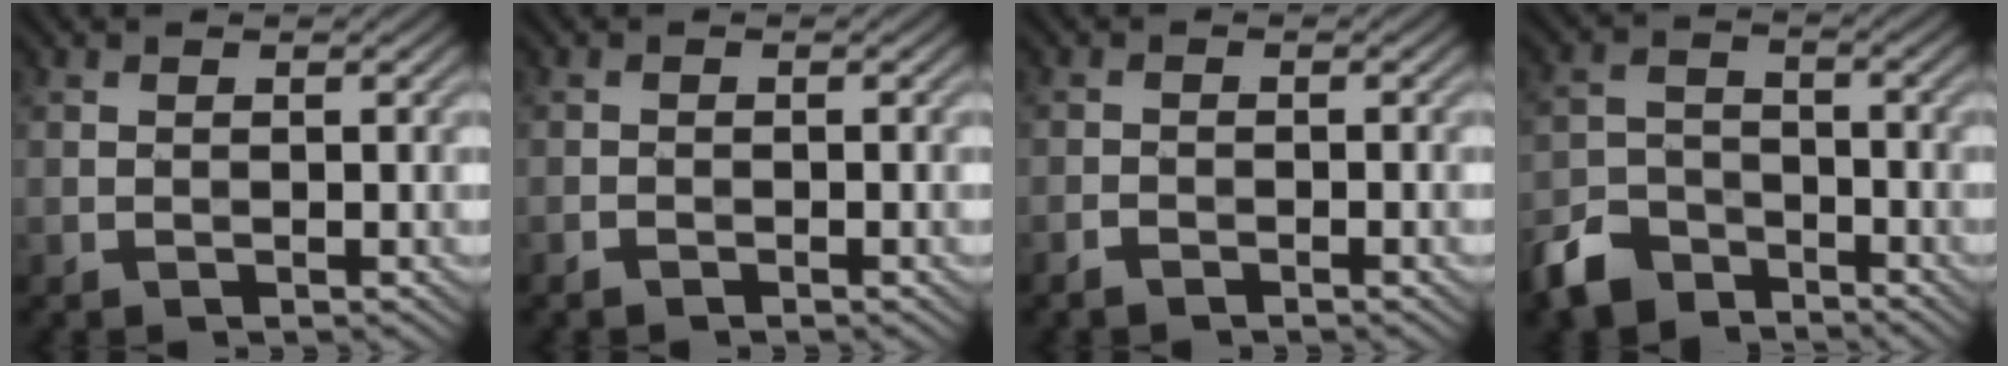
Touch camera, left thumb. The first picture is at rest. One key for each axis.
{"total": 0.9, "fx": -0.7, "fy": 0.3, "fz": 0.4, "tx": -0.009, "ty": 0.002, "tz": -0.014}
{"total": 1.5, "fx": -1.2, "fy": 0.4, "fz": 0.8, "tx": -0.017, "ty": 0.001, "tz": -0.024}
{"total": 6.3, "fx": -5.0, "fy": 3.3, "fz": 2.1, "tx": -0.050, "ty": 0.001, "tz": -0.112}